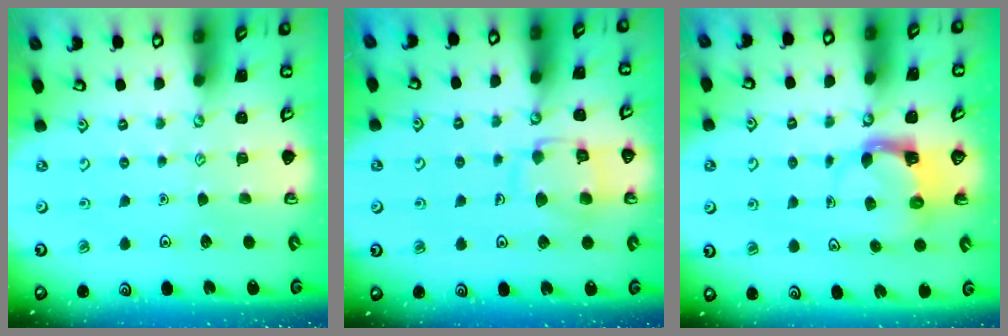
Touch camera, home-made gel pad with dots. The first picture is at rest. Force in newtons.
{"total": 11.5, "press": 11.5, "slide": 0.9}
{"total": 3.8, "press": 3.8, "slide": 0.7}